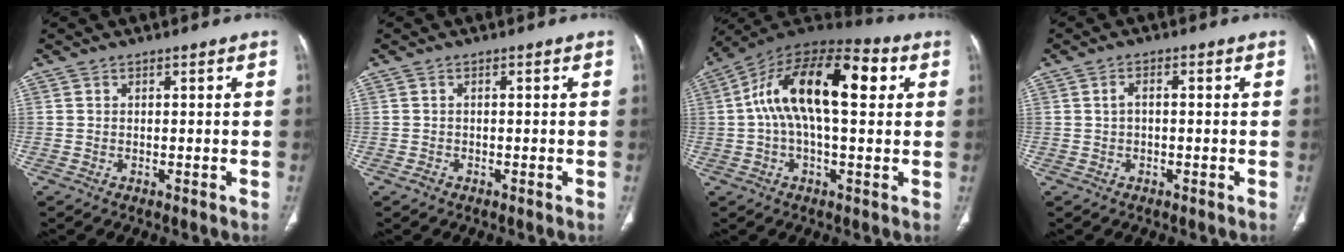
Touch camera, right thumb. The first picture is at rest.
{"total": 0.8, "force": [-0.6, 0.4, 0.3], "torque": [-0.004, 0.002, -0.010]}
{"total": 19.6, "force": [3.8, 8.9, 17.1], "torque": [-0.281, 0.042, 0.050]}
{"total": 1.8, "force": [-0.1, 1.0, 1.5], "torque": [-0.027, 0.010, -0.004]}